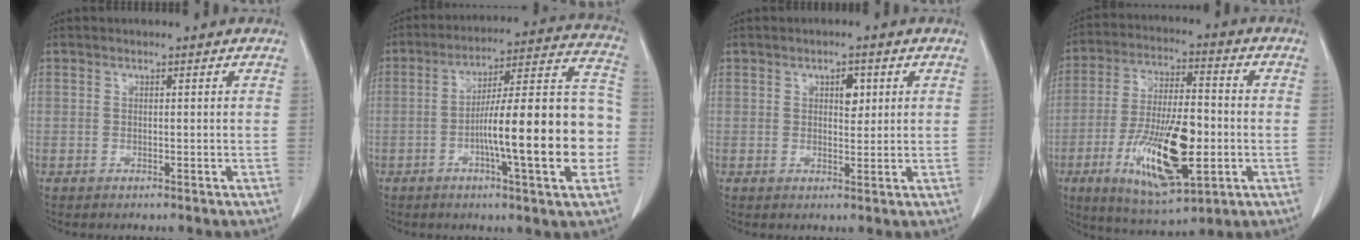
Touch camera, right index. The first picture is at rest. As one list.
[{"total": 19.1, "force": [-4.0, 2.1, 18.5], "torque": [-0.253, 0.026, -0.060]}, {"total": 2.6, "force": [0.9, 1.4, 2.0], "torque": [-0.028, -0.001, 0.014]}, {"total": 17.2, "force": [-4.6, 5.0, 15.8], "torque": [-0.299, -0.012, -0.072]}]